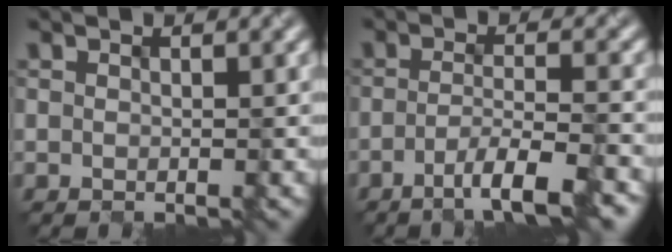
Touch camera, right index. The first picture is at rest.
{"total": 5.1, "force": [-3.0, 0.7, 4.0], "torque": [-0.062, -0.001, -0.051]}